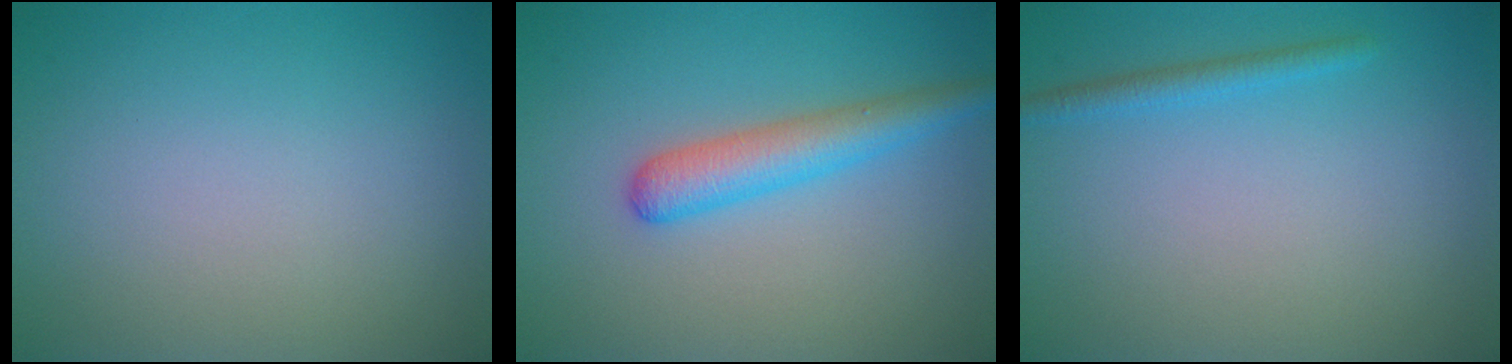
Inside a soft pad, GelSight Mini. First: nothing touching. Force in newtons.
{"total": 3.5, "press": 3.5, "slide": 0.1}
{"total": 1.5, "press": 1.4, "slide": 0.1}